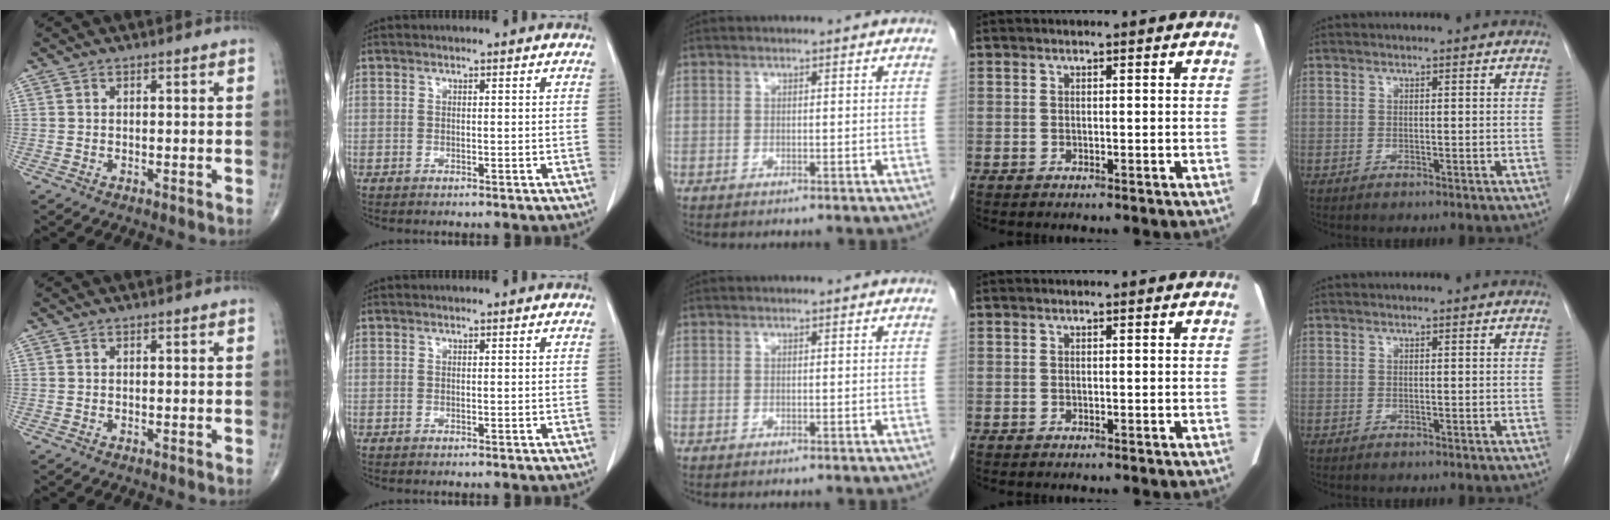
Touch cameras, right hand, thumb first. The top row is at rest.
{}